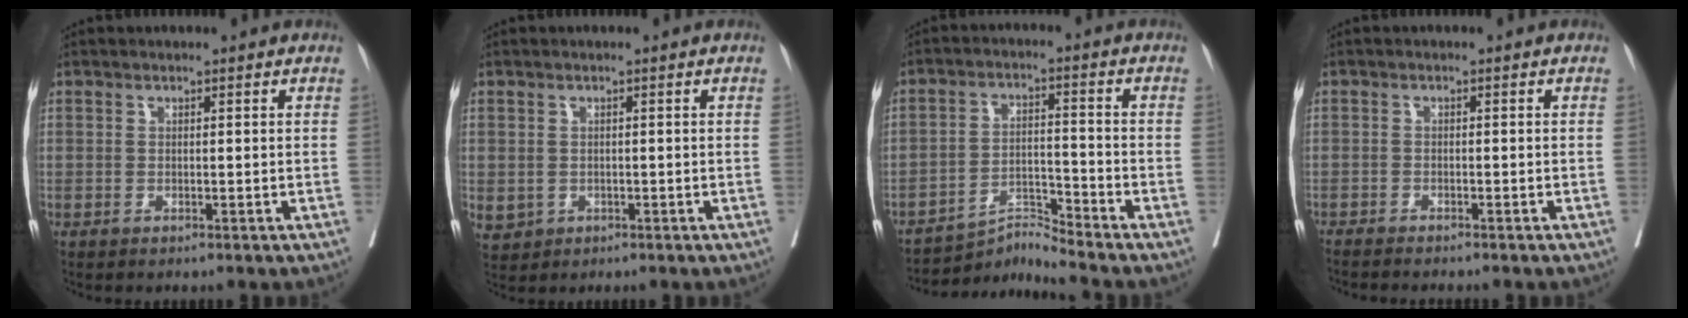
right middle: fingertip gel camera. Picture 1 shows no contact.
{"total": 3.4, "force": [-0.9, 3.1, 1.0], "torque": [-0.020, -0.002, -0.005]}
{"total": 6.4, "force": [-5.7, -2.7, -1.2], "torque": [0.003, 0.006, -0.101]}
{"total": 4.5, "force": [-4.1, -0.5, 1.6], "torque": [-0.025, -0.010, -0.070]}